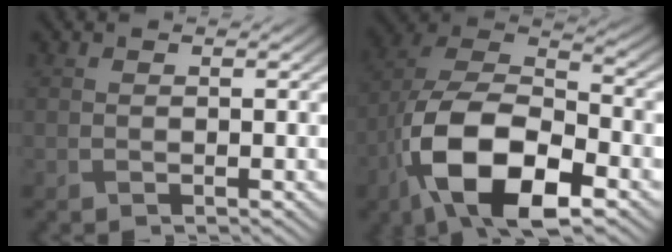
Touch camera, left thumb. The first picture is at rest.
{"total": 15.8, "force": [-6.9, 7.9, 11.8], "torque": [-0.240, -0.020, -0.134]}